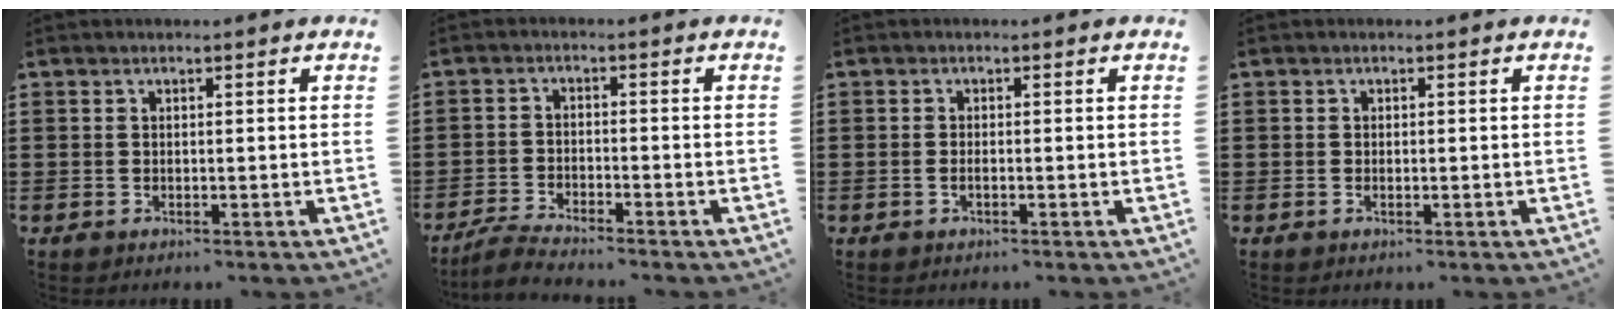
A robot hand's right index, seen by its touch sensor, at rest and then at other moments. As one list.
[{"total": 3.3, "force": [-3.2, 0.0, 0.6], "torque": [-0.020, 0.001, -0.068]}, {"total": 0.8, "force": [-0.4, 0.2, 0.7], "torque": [-0.014, -0.004, -0.006]}, {"total": 0.7, "force": [-0.2, 0.3, 0.6], "torque": [-0.013, -0.004, -0.002]}]